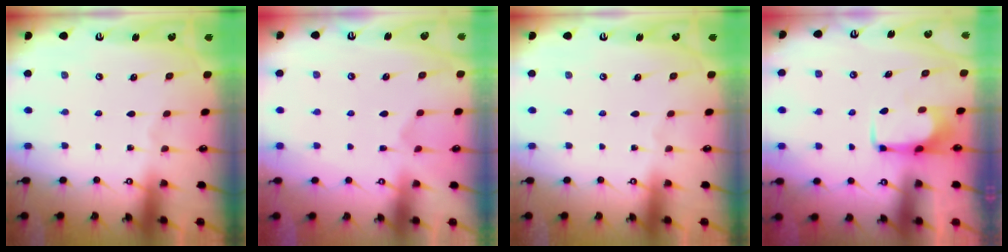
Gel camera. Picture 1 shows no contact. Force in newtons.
{"total": 2.9, "press": 2.7, "slide": 1.1}
{"total": 0.0}
{"total": 2.1, "press": 2.0, "slide": 0.4}